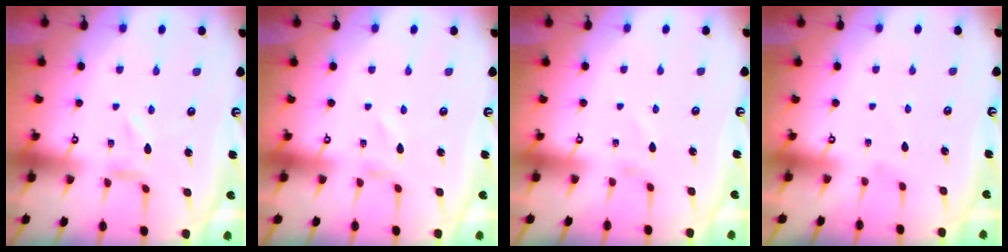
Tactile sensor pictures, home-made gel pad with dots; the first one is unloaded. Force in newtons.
{"total": 0.8, "press": 0.8, "slide": 0.1}
{"total": 0.0}
{"total": 0.8, "press": 0.8, "slide": 0.1}